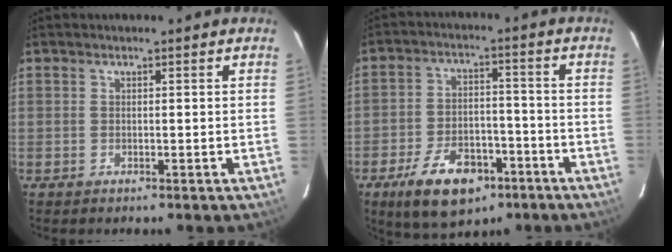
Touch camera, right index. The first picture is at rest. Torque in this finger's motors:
{"motor_torque": [1.16, -0.98, 0.59, 0.09]}